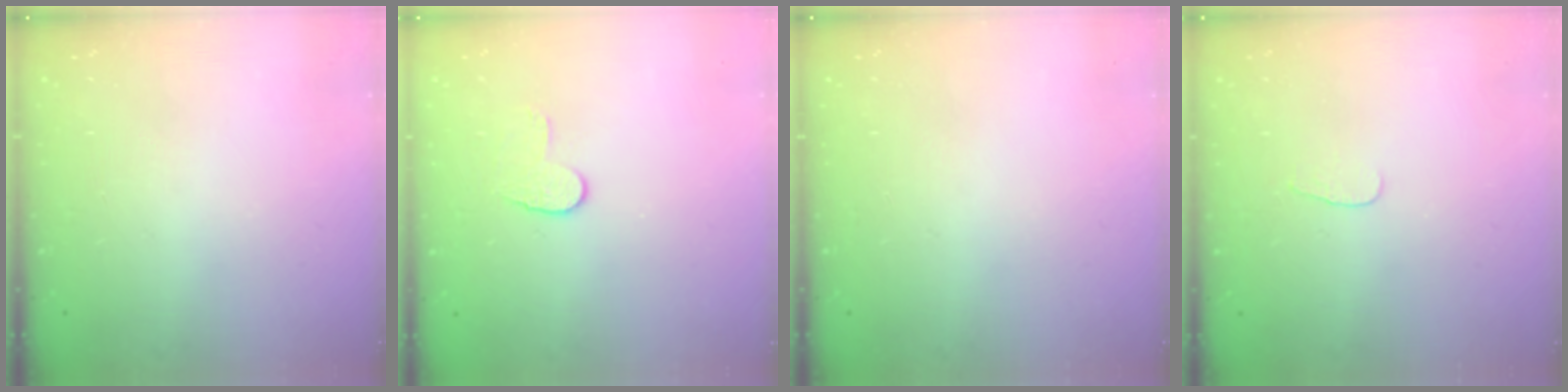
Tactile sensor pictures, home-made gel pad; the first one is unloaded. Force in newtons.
{"total": 6.1, "press": 6.1, "slide": 0.5}
{"total": 0.0}
{"total": 2.8, "press": 2.8, "slide": 0.3}